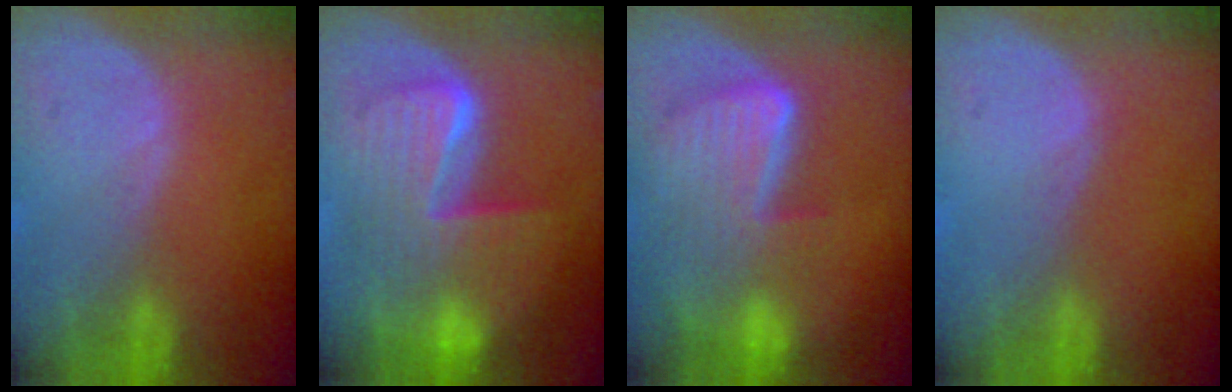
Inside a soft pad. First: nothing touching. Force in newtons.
{"total": 10.1, "press": 10.1, "slide": 1.0}
{"total": 9.4, "press": 8.1, "slide": 4.9}
{"total": 0.0}